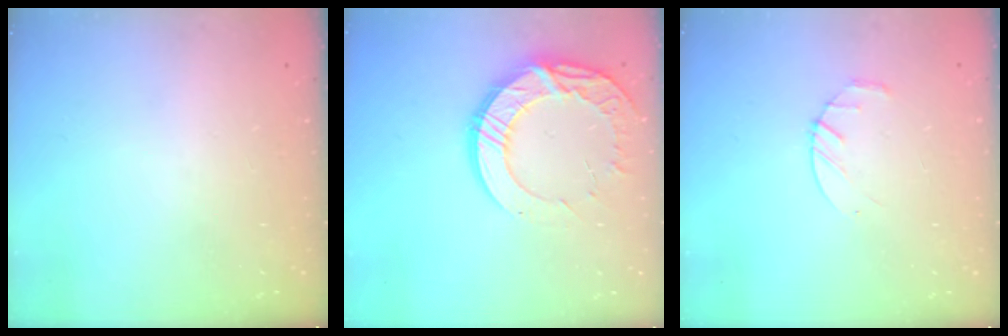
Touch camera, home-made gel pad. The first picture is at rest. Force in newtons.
{"total": 15.4, "press": 15.3, "slide": 1.6}
{"total": 3.6, "press": 3.6, "slide": 0.6}